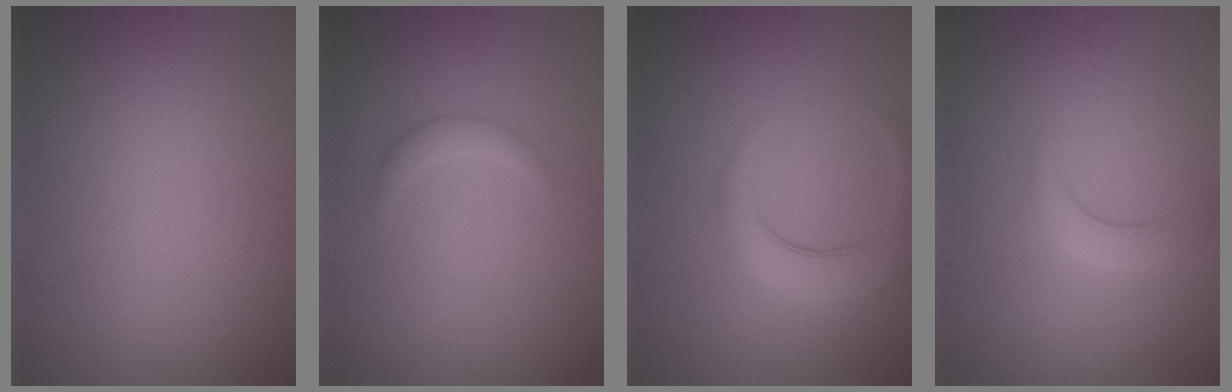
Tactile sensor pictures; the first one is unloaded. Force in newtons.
{"total": 1.3, "press": 1.3, "slide": 0.0}
{"total": 4.9, "press": 4.9, "slide": 0.2}
{"total": 2.1, "press": 2.1, "slide": 0.3}